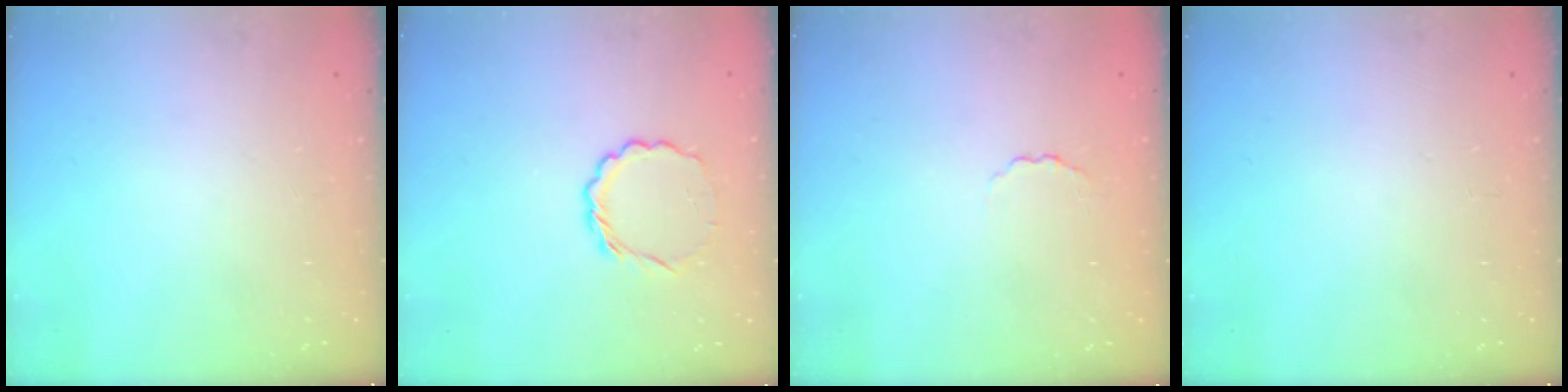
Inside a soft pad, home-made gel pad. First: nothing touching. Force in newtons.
{"total": 4.5, "press": 4.2, "slide": 1.4}
{"total": 2.0, "press": 1.9, "slide": 0.4}
{"total": 0.0}